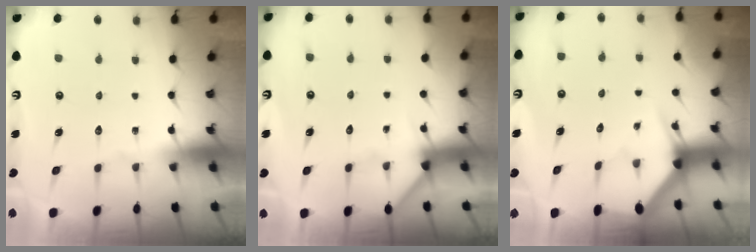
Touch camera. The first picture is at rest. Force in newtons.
{"total": 3.7, "press": 3.7, "slide": 0.5}
{"total": 3.1, "press": 3.1, "slide": 0.2}